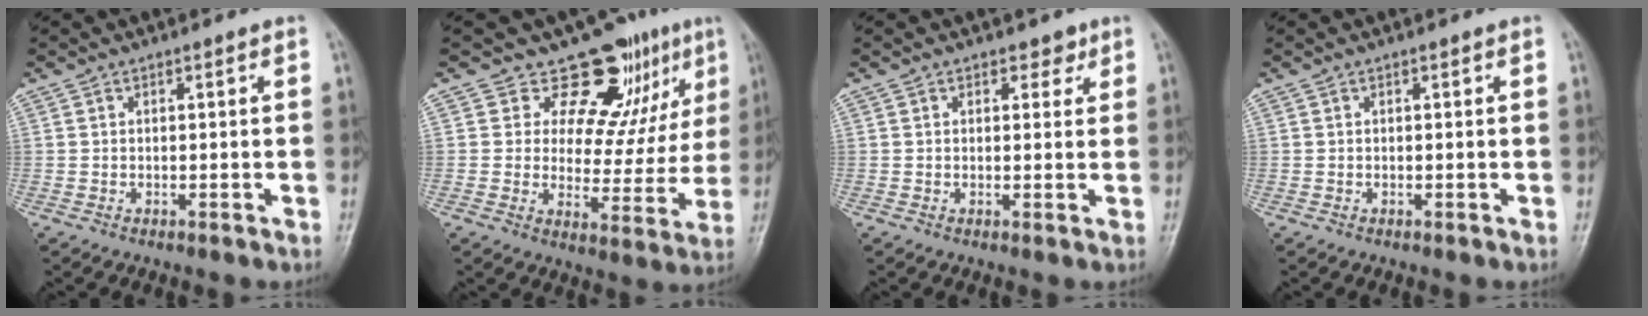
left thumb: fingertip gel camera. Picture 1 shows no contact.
{"total": 13.6, "force": [9.2, 7.2, 6.9], "torque": [-0.037, -0.057, 0.123]}
{"total": 2.3, "force": [1.5, 1.6, 0.9], "torque": [0.007, -0.006, 0.016]}
{"total": 0.0}